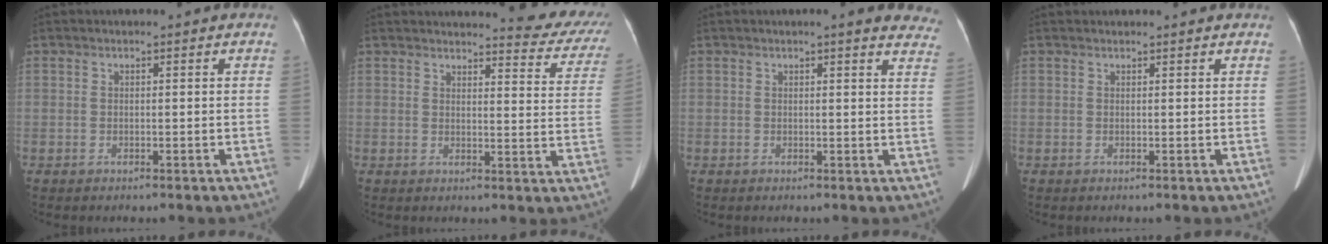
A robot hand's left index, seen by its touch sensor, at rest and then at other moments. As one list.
[{"total": 12.6, "force": [11.9, 2.3, 3.4], "torque": [-0.012, -0.046, 0.106]}, {"total": 9.5, "force": [8.3, 1.8, 4.2], "torque": [-0.022, -0.013, 0.066]}, {"total": 1.1, "force": [1.0, 0.4, 0.0], "torque": [-0.008, 0.020, 0.013]}]